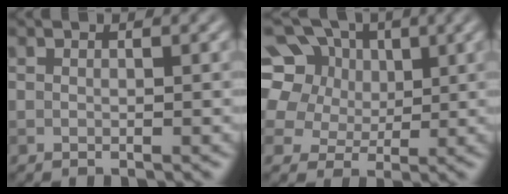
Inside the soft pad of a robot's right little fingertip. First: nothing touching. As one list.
[{"total": 13.7, "force": [5.6, 10.5, 6.7], "torque": [-0.156, 0.040, 0.093]}]